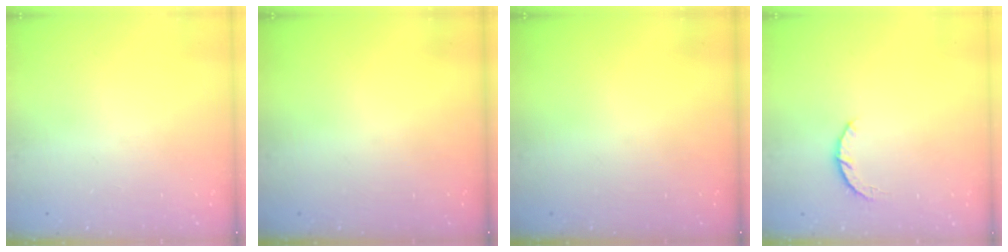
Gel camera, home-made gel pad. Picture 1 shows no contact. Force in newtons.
{"total": 0.0}
{"total": 0.0}
{"total": 3.1, "press": 3.1, "slide": 0.5}